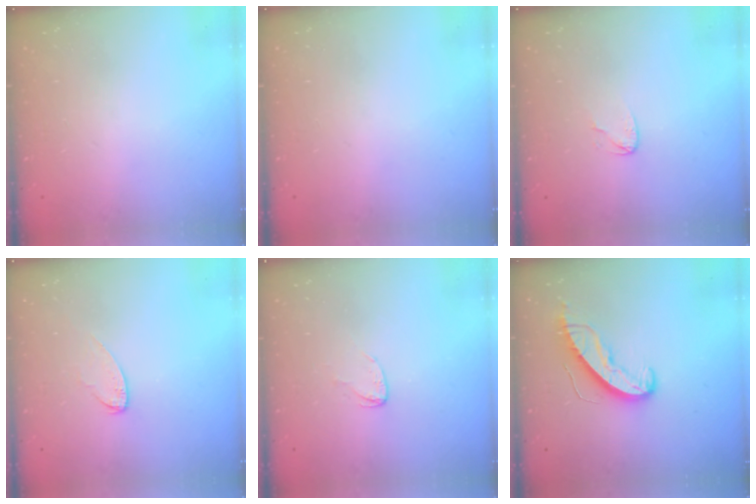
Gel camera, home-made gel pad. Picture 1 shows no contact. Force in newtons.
{"total": 0.0}
{"total": 3.8, "press": 3.8, "slide": 0.2}
{"total": 6.6, "press": 6.5, "slide": 0.4}
{"total": 3.3, "press": 3.3, "slide": 0.3}
{"total": 9.0, "press": 9.0, "slide": 0.4}